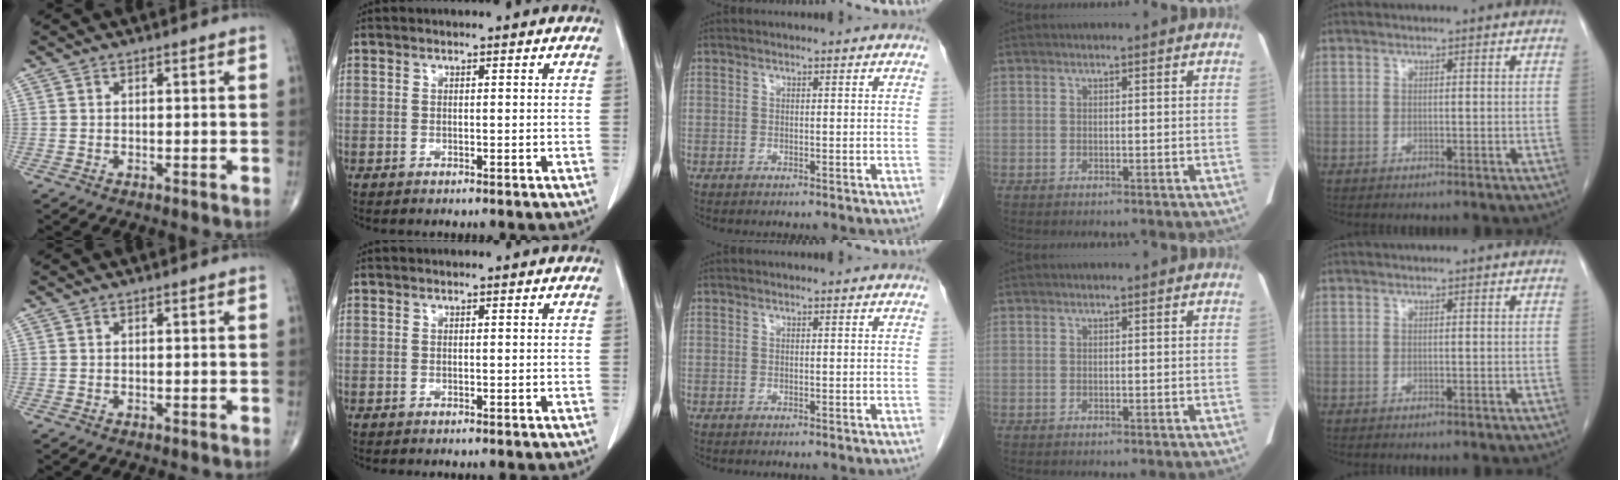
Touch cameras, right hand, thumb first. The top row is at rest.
{}